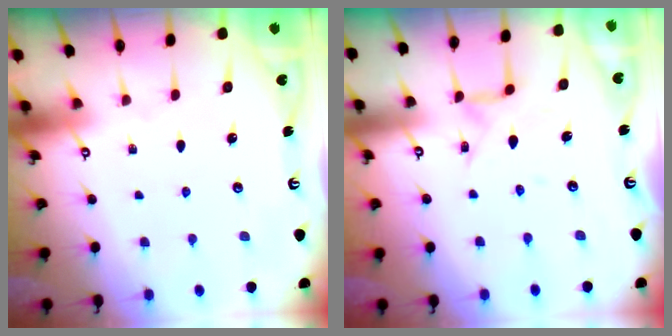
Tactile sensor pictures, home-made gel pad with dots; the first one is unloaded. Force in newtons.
{"total": 4.8, "press": 4.8, "slide": 0.4}